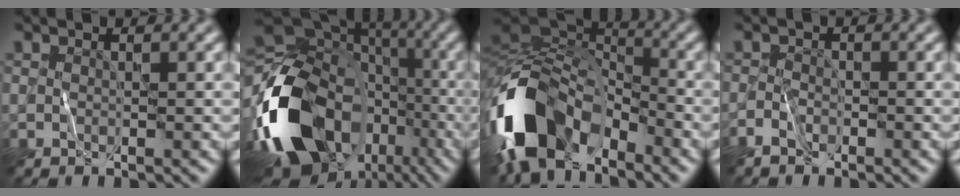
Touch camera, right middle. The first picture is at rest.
{"total": 17.4, "force": [-6.8, 11.8, 10.8], "torque": [-0.230, -0.024, -0.113]}
{"total": 12.9, "force": [-6.8, 7.6, 8.0], "torque": [-0.168, 0.001, -0.135]}
{"total": 1.5, "force": [-1.3, 0.6, 0.4], "torque": [-0.010, 0.003, -0.033]}